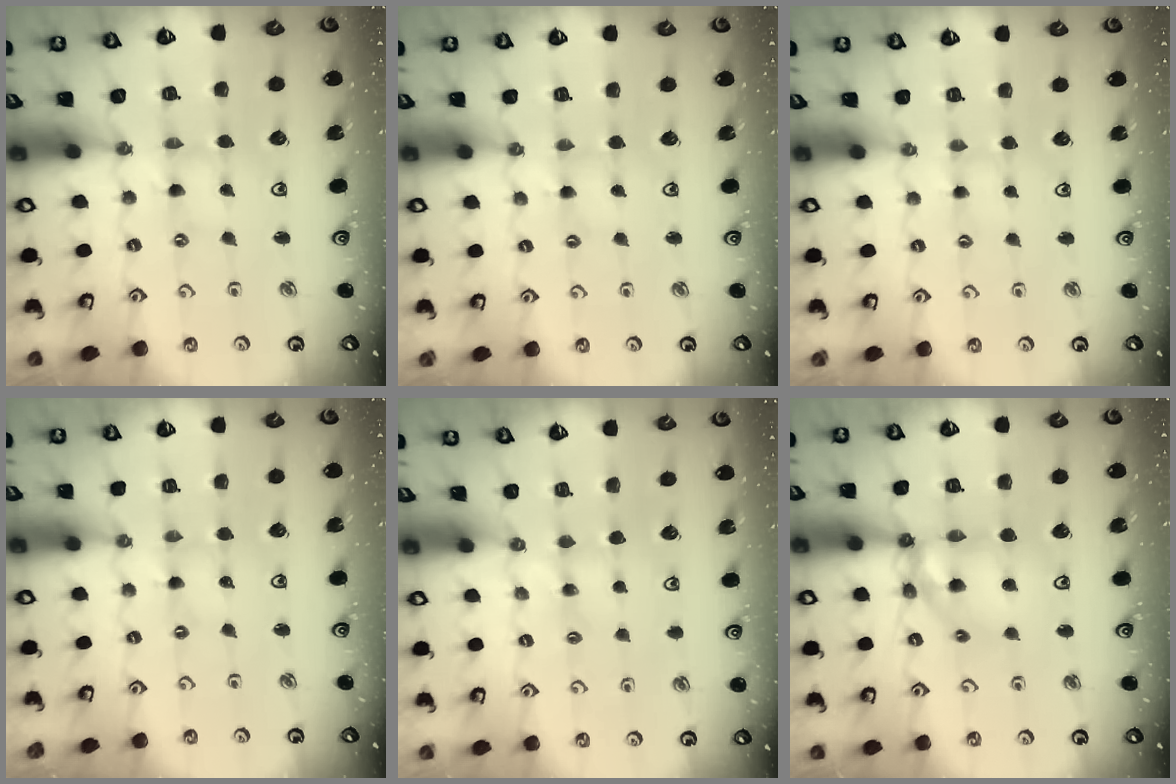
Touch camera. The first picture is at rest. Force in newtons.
{"total": 2.0, "press": 2.0, "slide": 0.2}
{"total": 1.5, "press": 1.5, "slide": 0.3}
{"total": 0.0}
{"total": 3.4, "press": 3.4, "slide": 0.7}
{"total": 12.5, "press": 12.4, "slide": 1.5}